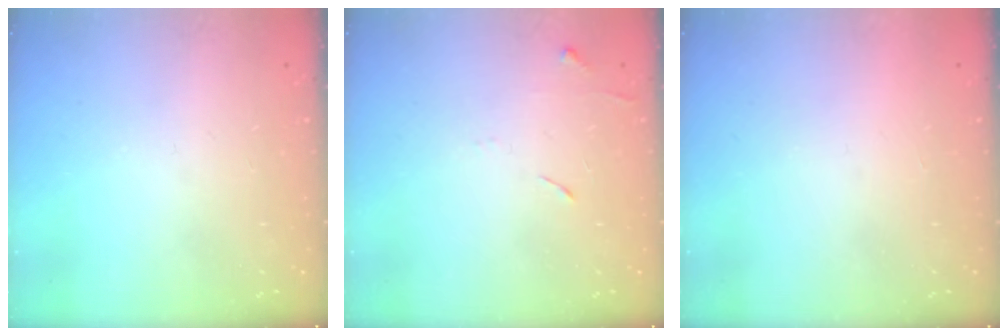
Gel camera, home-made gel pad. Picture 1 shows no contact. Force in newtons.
{"total": 5.4, "press": 5.4, "slide": 0.7}
{"total": 1.5, "press": 1.5, "slide": 0.1}